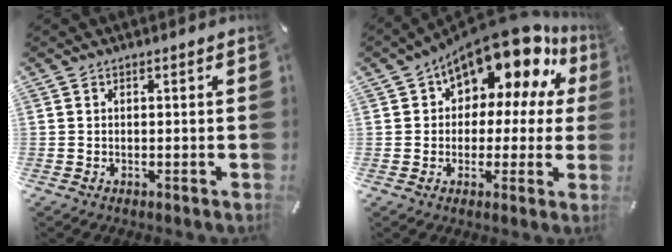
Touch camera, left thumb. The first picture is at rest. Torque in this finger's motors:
{"motor_torque": [2.48, 2.53, 1.55, -1.23, 0.16]}